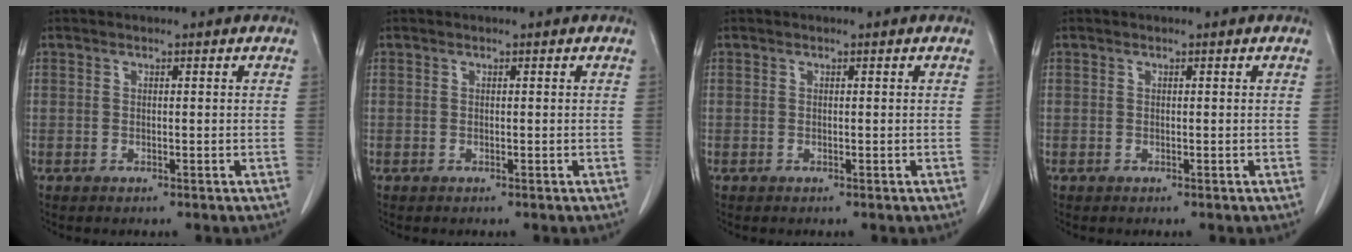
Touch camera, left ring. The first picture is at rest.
{"total": 0.0}
{"total": 0.0}
{"total": 0.0}